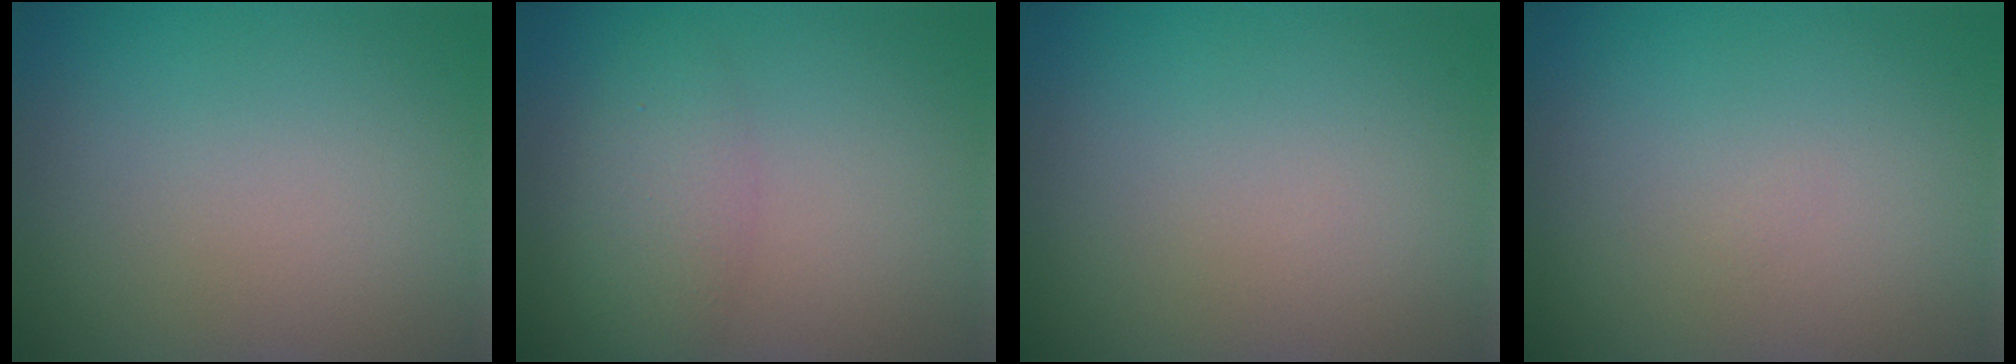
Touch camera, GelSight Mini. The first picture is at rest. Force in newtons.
{"total": 2.8, "press": 2.8, "slide": 0.2}
{"total": 0.0}
{"total": 0.0}